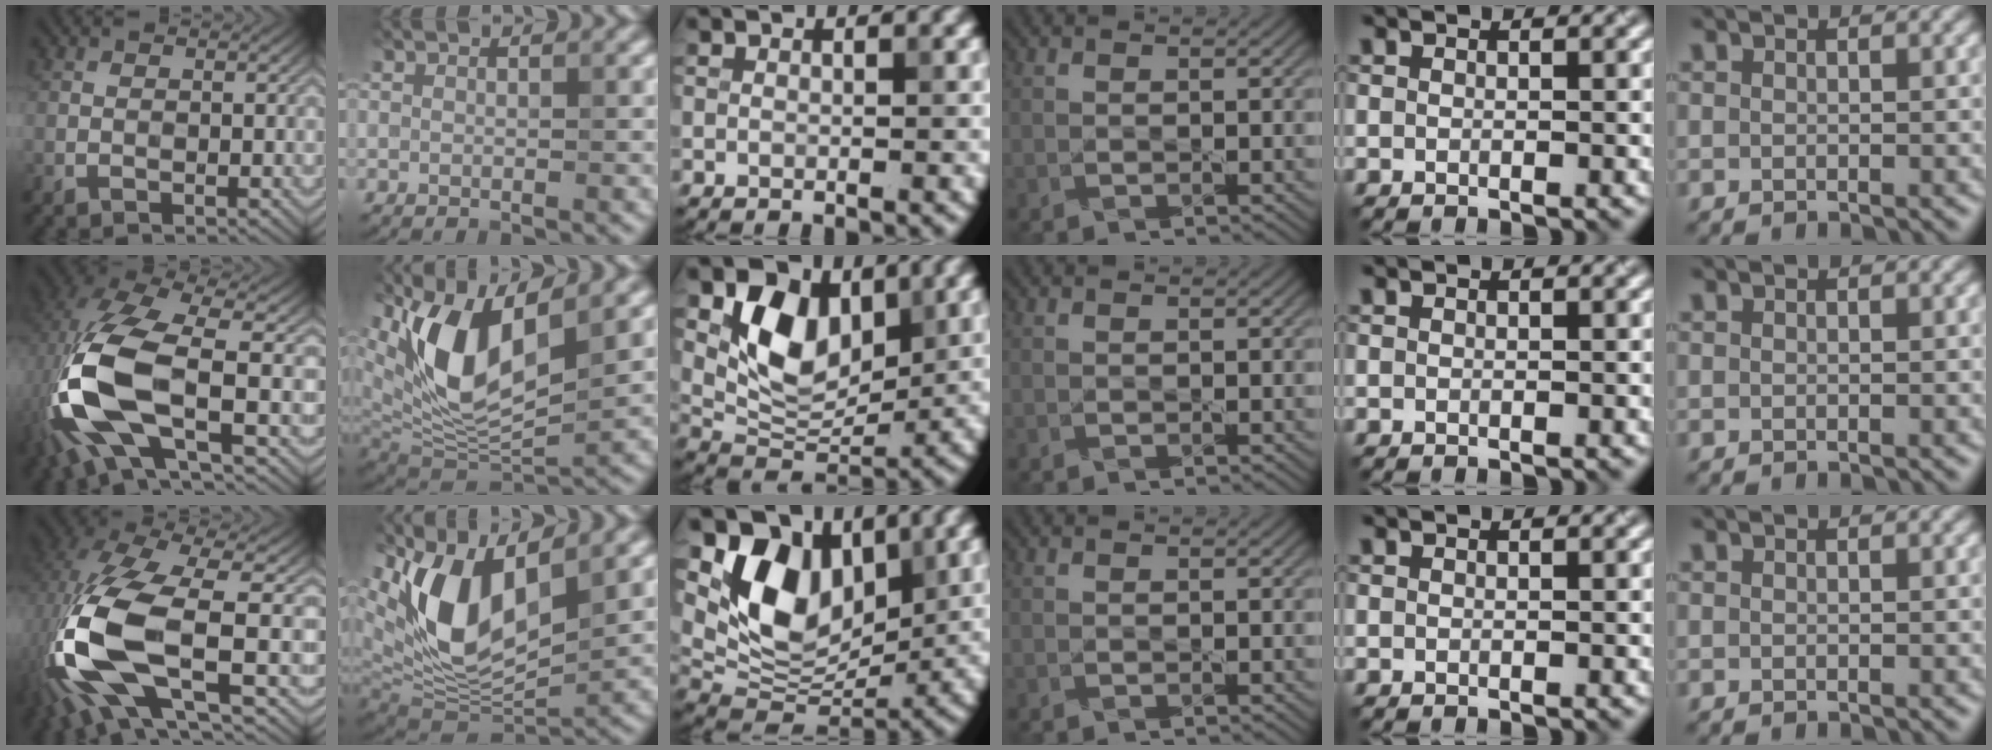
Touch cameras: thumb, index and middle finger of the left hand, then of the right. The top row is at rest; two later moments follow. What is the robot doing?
{"motion": "lift_and_place", "object": "knife"}